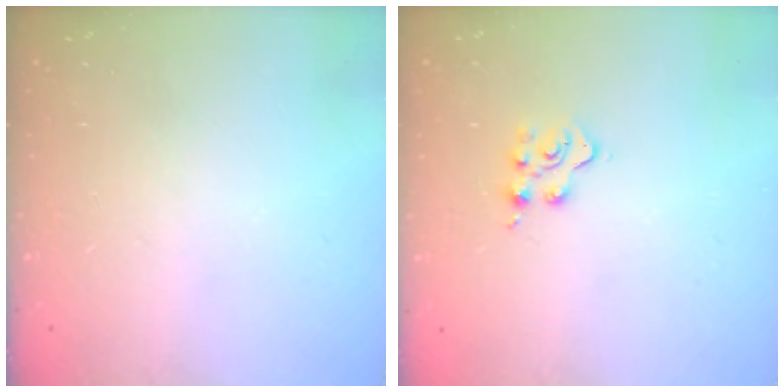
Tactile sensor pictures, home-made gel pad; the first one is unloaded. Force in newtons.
{"total": 4.0, "press": 4.0, "slide": 0.4}